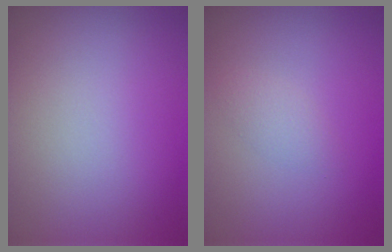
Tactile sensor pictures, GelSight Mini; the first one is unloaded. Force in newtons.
{"total": 1.2, "press": 1.2, "slide": 0.1}